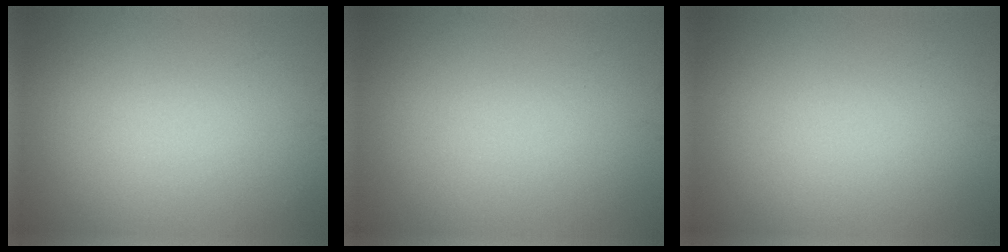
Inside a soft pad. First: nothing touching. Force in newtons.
{"total": 0.0}
{"total": 0.0}